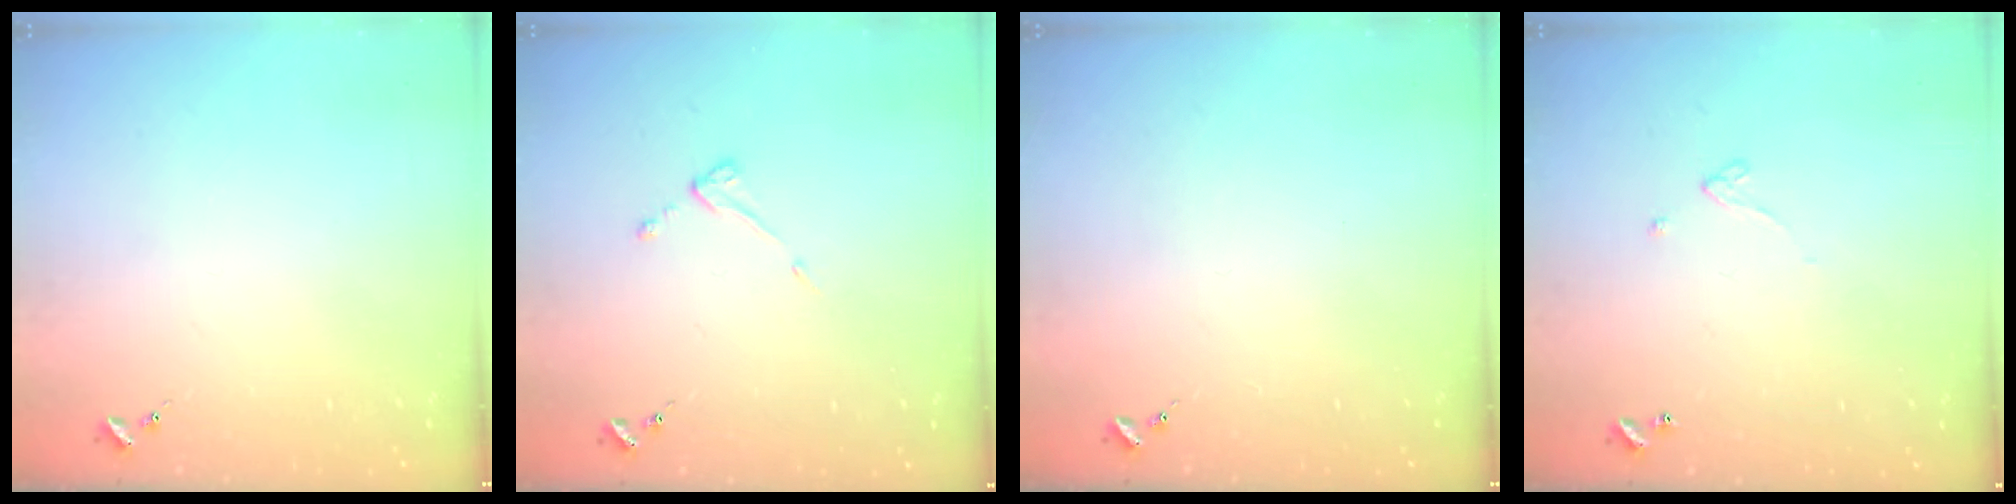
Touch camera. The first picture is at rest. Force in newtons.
{"total": 3.9, "press": 3.9, "slide": 0.3}
{"total": 0.0}
{"total": 2.6, "press": 2.6, "slide": 0.2}